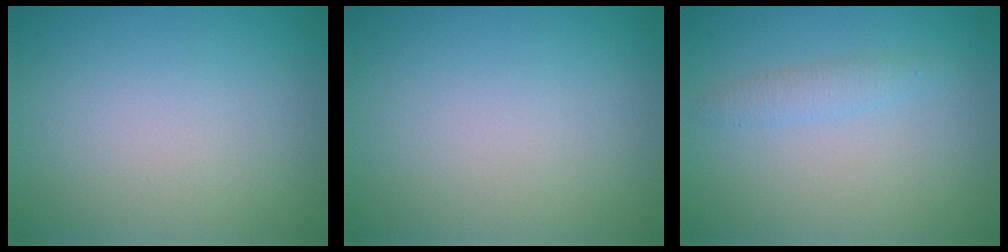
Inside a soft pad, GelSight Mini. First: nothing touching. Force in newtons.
{"total": 0.0}
{"total": 1.4, "press": 1.4, "slide": 0.0}